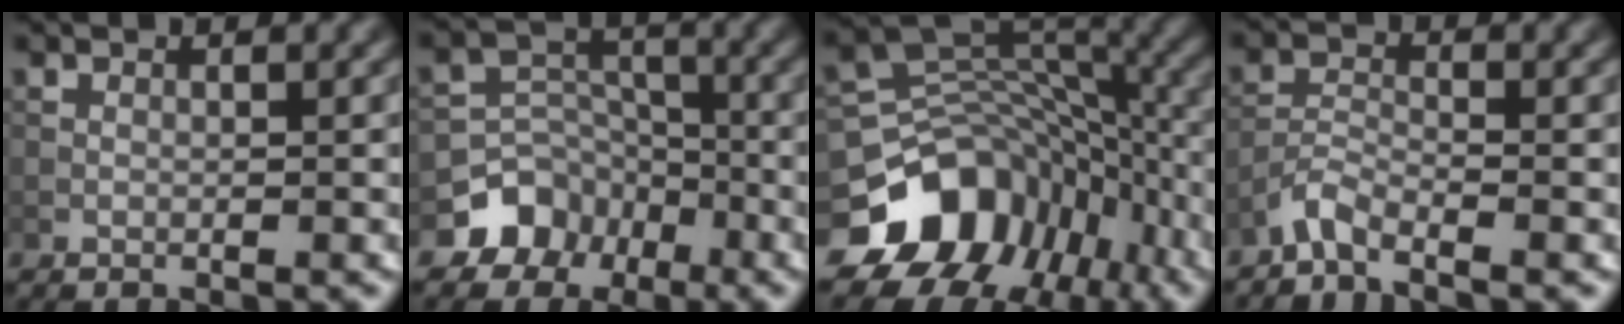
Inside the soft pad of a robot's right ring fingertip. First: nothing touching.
{"total": 5.8, "force": [-3.7, 4.3, 0.8], "torque": [0.008, 0.011, -0.070]}
{"total": 12.1, "force": [-6.1, 8.9, 5.3], "torque": [-0.107, 0.002, -0.101]}
{"total": 2.2, "force": [-1.9, 0.3, 1.0], "torque": [-0.020, 0.004, -0.048]}